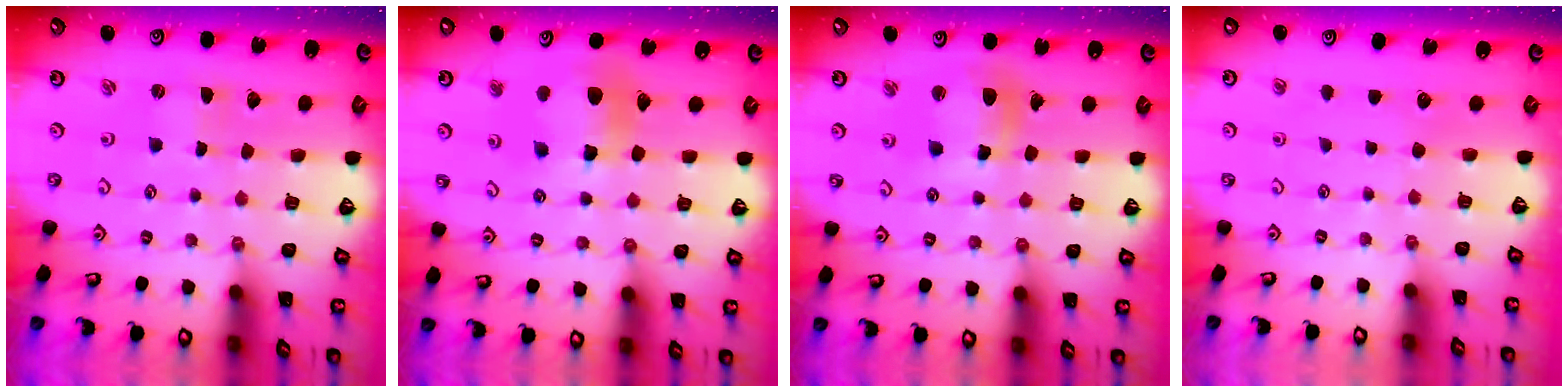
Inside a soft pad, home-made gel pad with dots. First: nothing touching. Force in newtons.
{"total": 11.5, "press": 11.4, "slide": 1.5}
{"total": 11.1, "press": 11.0, "slide": 1.2}
{"total": 0.0}